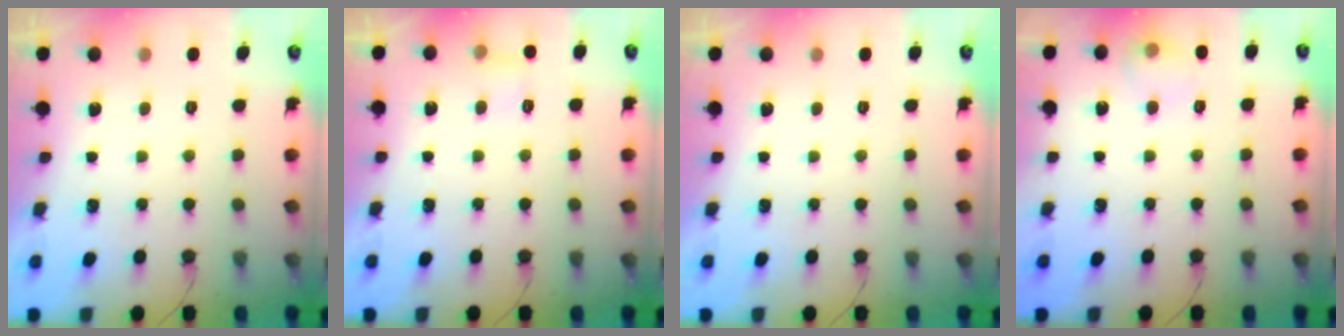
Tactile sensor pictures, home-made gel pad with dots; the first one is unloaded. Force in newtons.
{"total": 4.2, "press": 3.9, "slide": 1.5}
{"total": 0.0}
{"total": 7.6, "press": 7.6, "slide": 0.9}